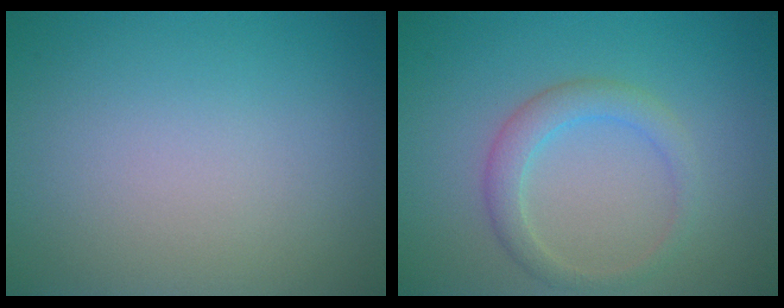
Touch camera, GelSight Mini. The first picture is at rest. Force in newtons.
{"total": 2.5, "press": 2.5, "slide": 0.2}